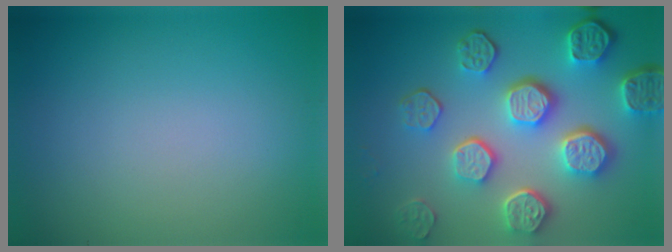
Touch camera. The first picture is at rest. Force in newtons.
{"total": 8.1, "press": 6.2, "slide": 5.3}